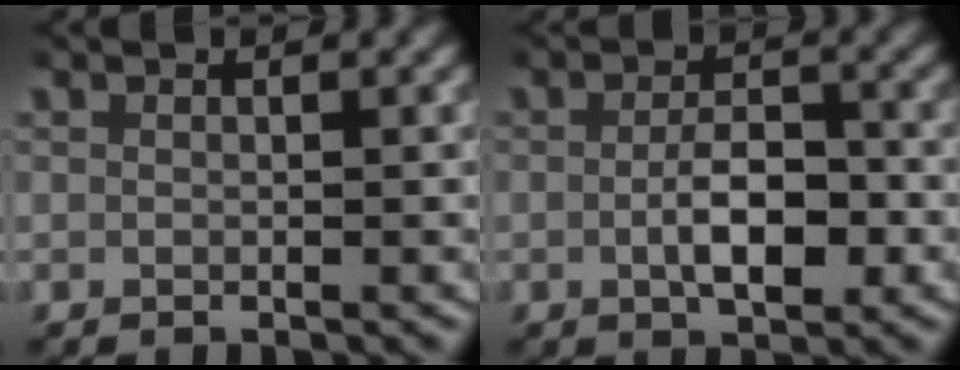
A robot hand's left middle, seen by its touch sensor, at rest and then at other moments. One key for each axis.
{"total": 4.0, "fx": -1.1, "fy": 1.9, "fz": 3.3, "tx": -0.050, "ty": -0.005, "tz": -0.019}